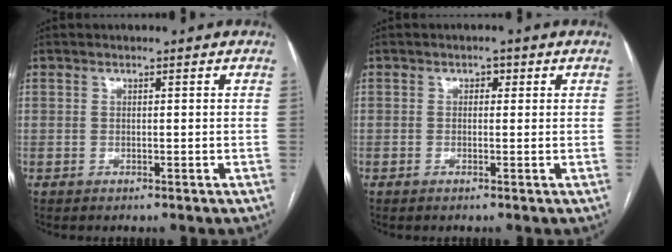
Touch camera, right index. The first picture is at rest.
{"total": 1.2, "force": [0.3, 0.7, 0.9], "torque": [-0.015, 0.007, 0.001]}